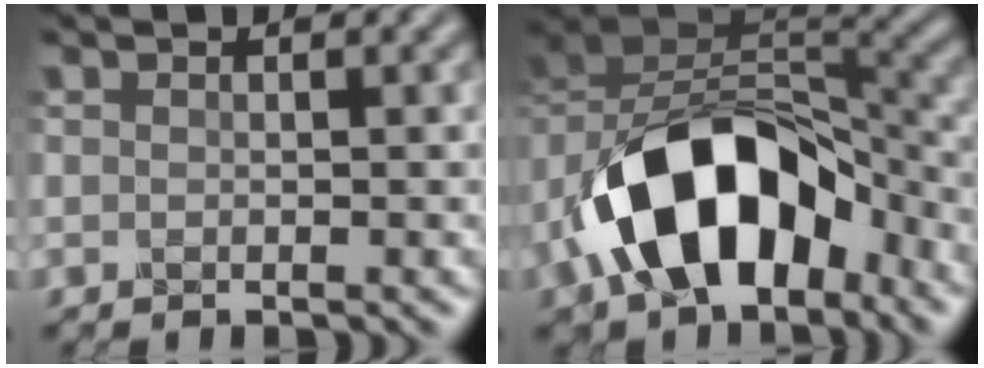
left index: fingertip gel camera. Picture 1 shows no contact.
{"total": 11.7, "force": [-5.2, 7.1, 7.6], "torque": [-0.120, 0.011, -0.095]}